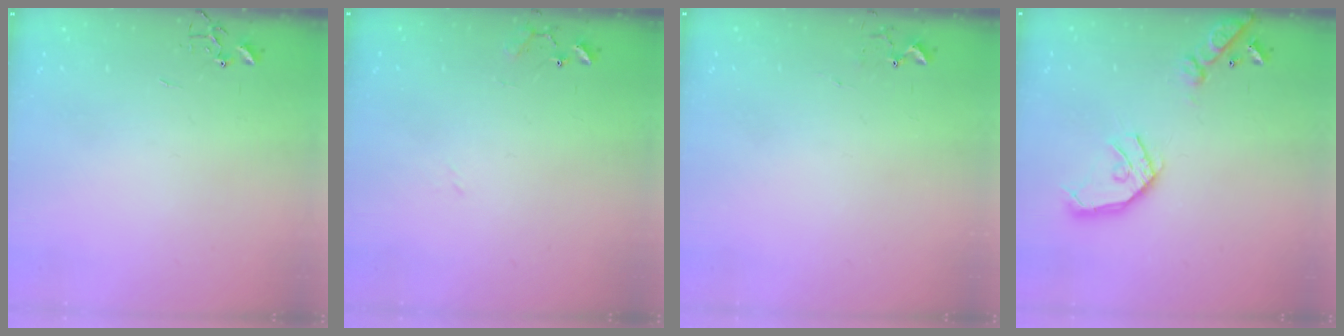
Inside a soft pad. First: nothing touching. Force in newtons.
{"total": 9.5, "press": 9.5, "slide": 0.7}
{"total": 5.4, "press": 5.4, "slide": 0.7}
{"total": 16.6, "press": 16.4, "slide": 2.5}